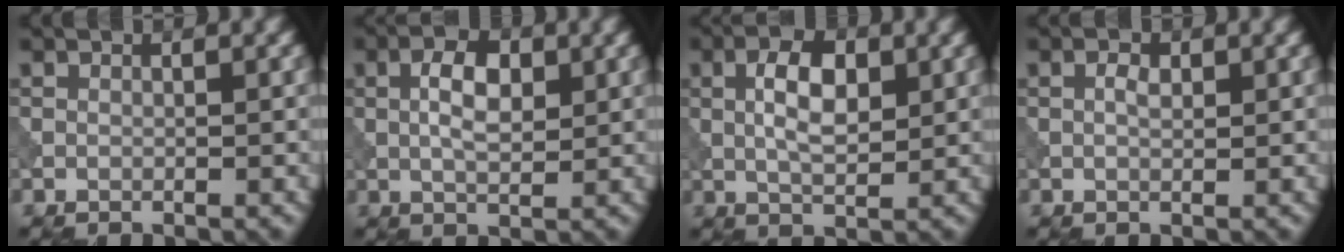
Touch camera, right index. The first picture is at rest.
{"total": 3.9, "force": [0.7, 1.9, 3.3], "torque": [-0.067, 0.004, 0.010]}
{"total": 4.5, "force": [0.8, 2.0, 3.9], "torque": [-0.077, 0.004, 0.013]}
{"total": 1.2, "force": [0.2, 0.6, 1.0], "torque": [-0.021, 0.002, 0.002]}